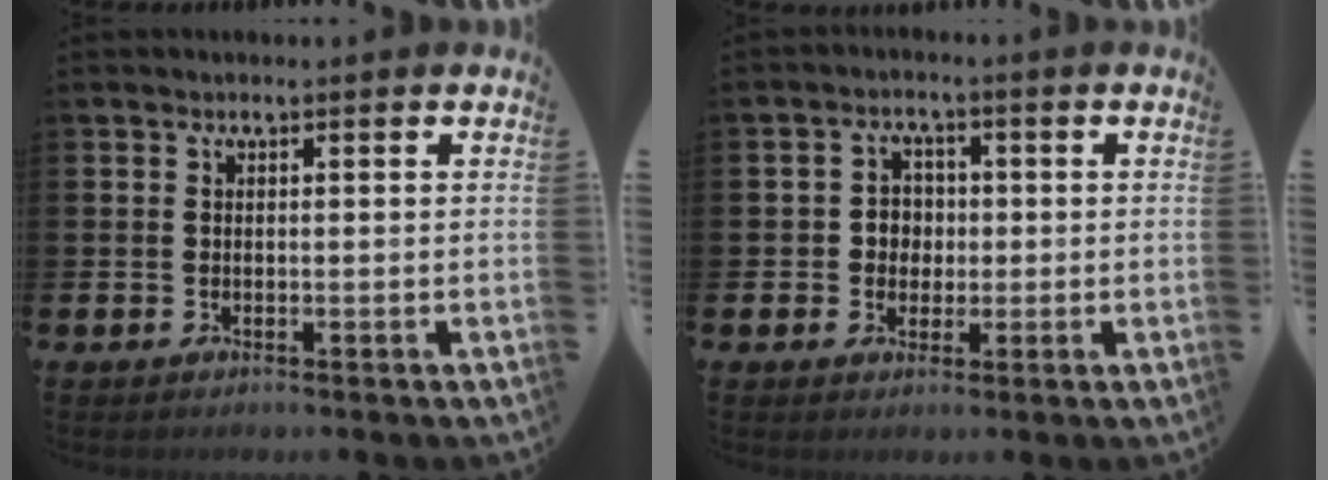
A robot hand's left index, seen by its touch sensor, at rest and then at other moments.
{"total": 3.1, "force": [0.2, 3.0, 0.9], "torque": [-0.016, 0.004, -0.004]}